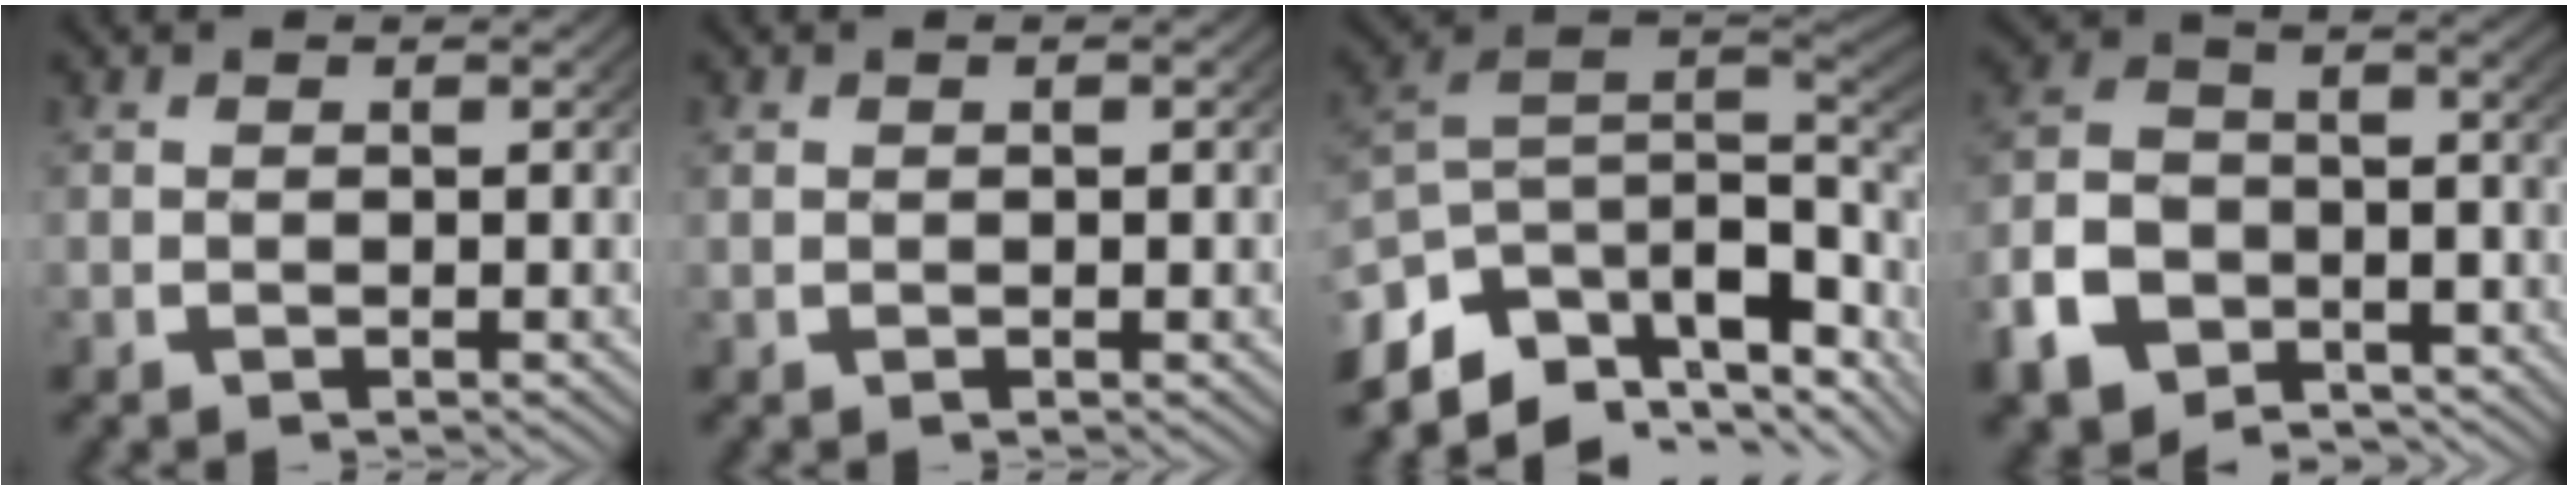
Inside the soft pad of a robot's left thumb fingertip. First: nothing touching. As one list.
[{"total": 0.8, "force": [0.2, 0.4, 0.6], "torque": [-0.011, 0.002, 0.006]}, {"total": 15.0, "force": [-3.0, 9.9, 10.8], "torque": [-0.226, -0.042, -0.028]}, {"total": 11.8, "force": [-5.6, 8.7, 5.6], "torque": [-0.127, -0.045, -0.086]}]